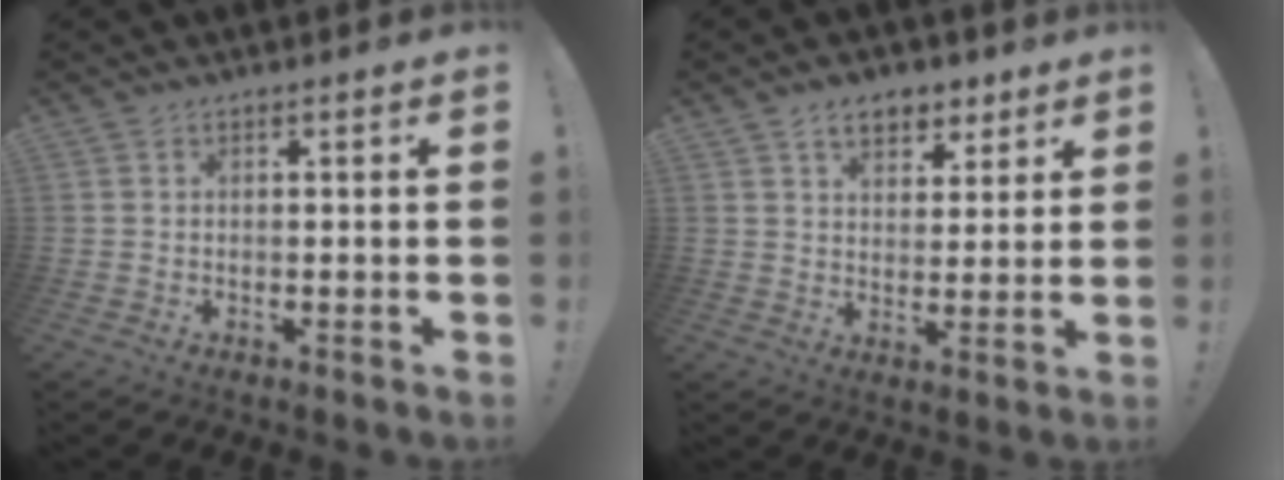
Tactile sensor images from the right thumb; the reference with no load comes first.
{"total": 8.3, "force": [5.0, 5.3, 4.0], "torque": [-0.055, -0.017, 0.092]}